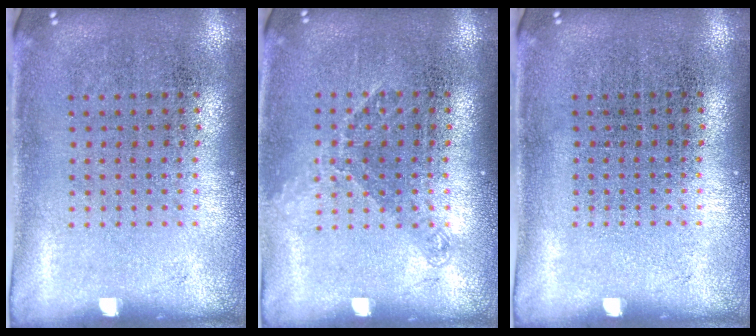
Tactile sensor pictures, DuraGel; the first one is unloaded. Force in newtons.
{"total": 1.1, "press": 0.9, "slide": 0.6}
{"total": 0.0}